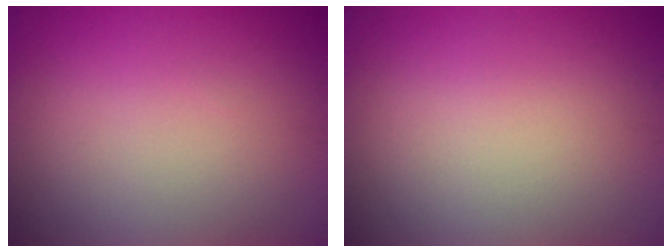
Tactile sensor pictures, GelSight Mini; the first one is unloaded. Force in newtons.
{"total": 0.0}